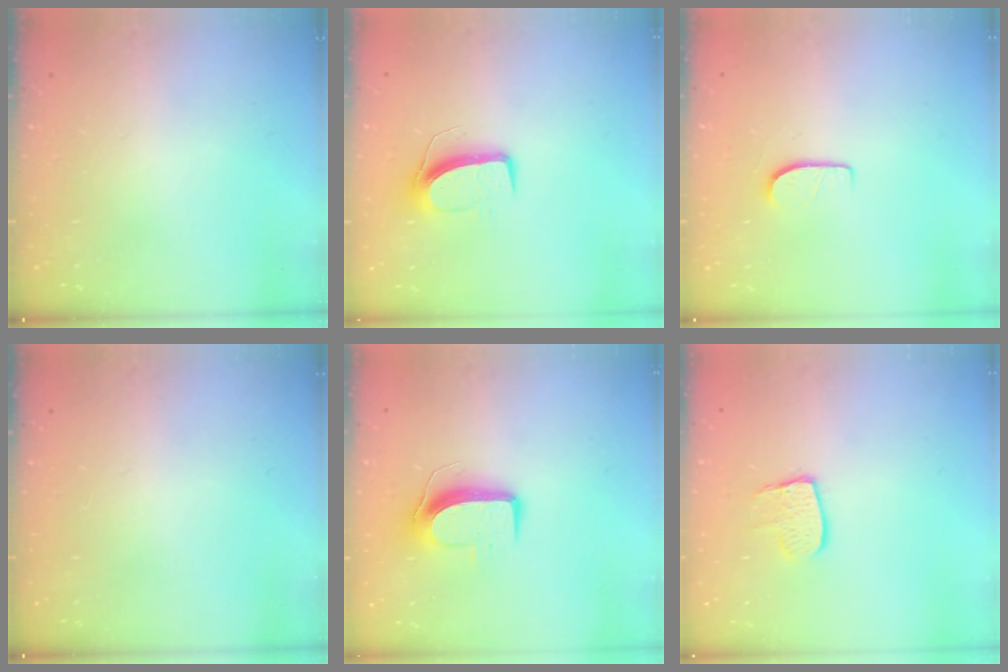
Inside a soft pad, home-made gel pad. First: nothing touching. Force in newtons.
{"total": 8.6, "press": 8.5, "slide": 0.4}
{"total": 6.3, "press": 6.3, "slide": 0.7}
{"total": 0.0}
{"total": 9.4, "press": 9.4, "slide": 0.3}
{"total": 8.0, "press": 8.0, "slide": 0.5}